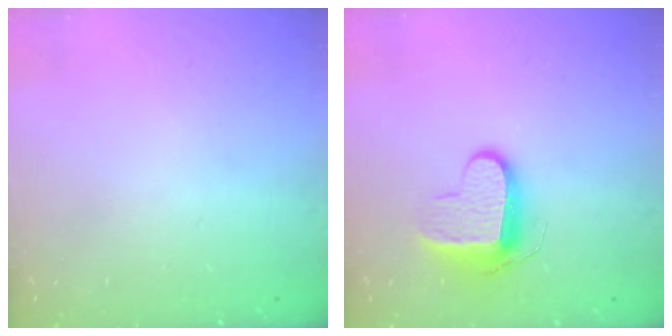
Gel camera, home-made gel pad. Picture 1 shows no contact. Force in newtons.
{"total": 10.0, "press": 10.0, "slide": 0.2}